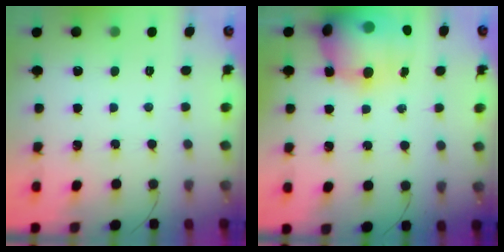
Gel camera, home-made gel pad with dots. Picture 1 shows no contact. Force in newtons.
{"total": 19.6, "press": 19.1, "slide": 4.3}